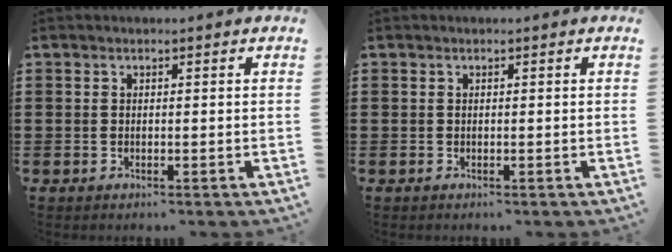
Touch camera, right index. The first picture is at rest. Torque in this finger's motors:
{"motor_torque": [0.08, 0.48, 0.00, 0.00]}